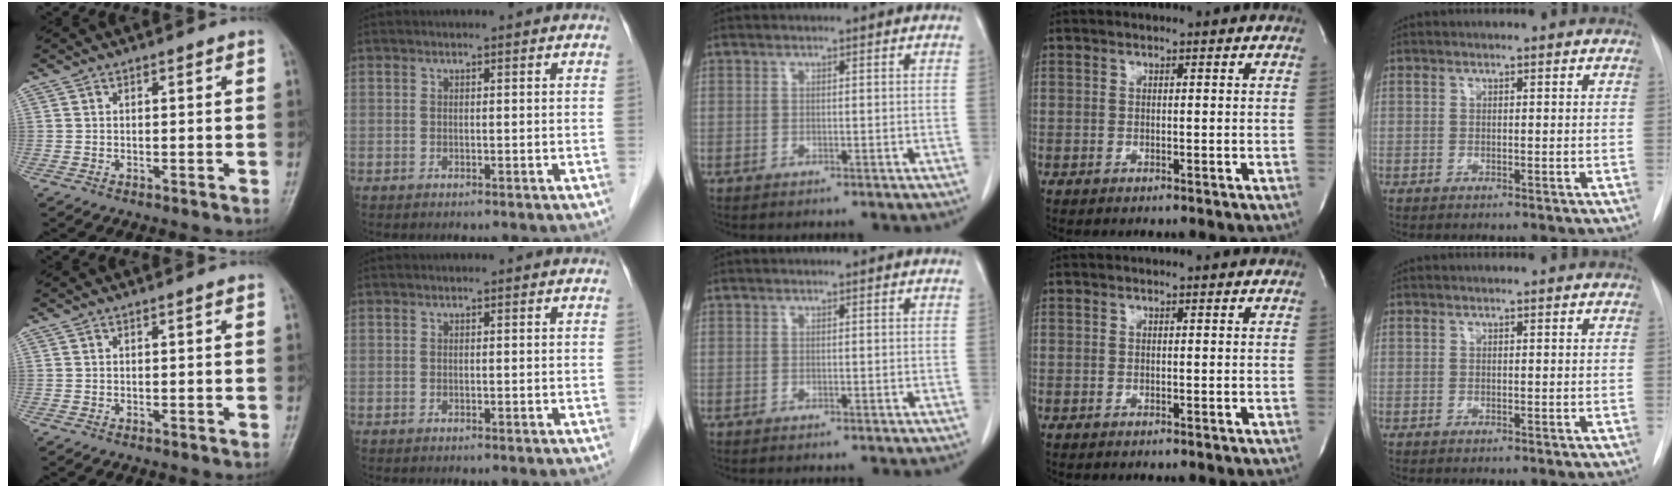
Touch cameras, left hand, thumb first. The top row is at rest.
{}